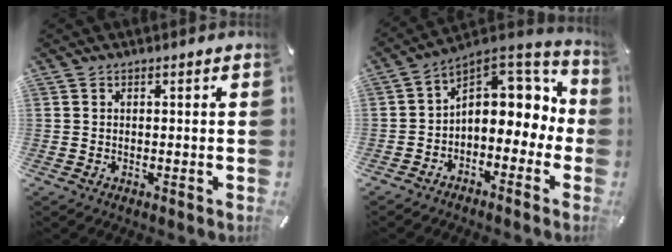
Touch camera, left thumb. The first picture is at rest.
{"total": 11.7, "force": [2.9, 8.3, 7.8], "torque": [-0.096, -0.024, 0.048]}